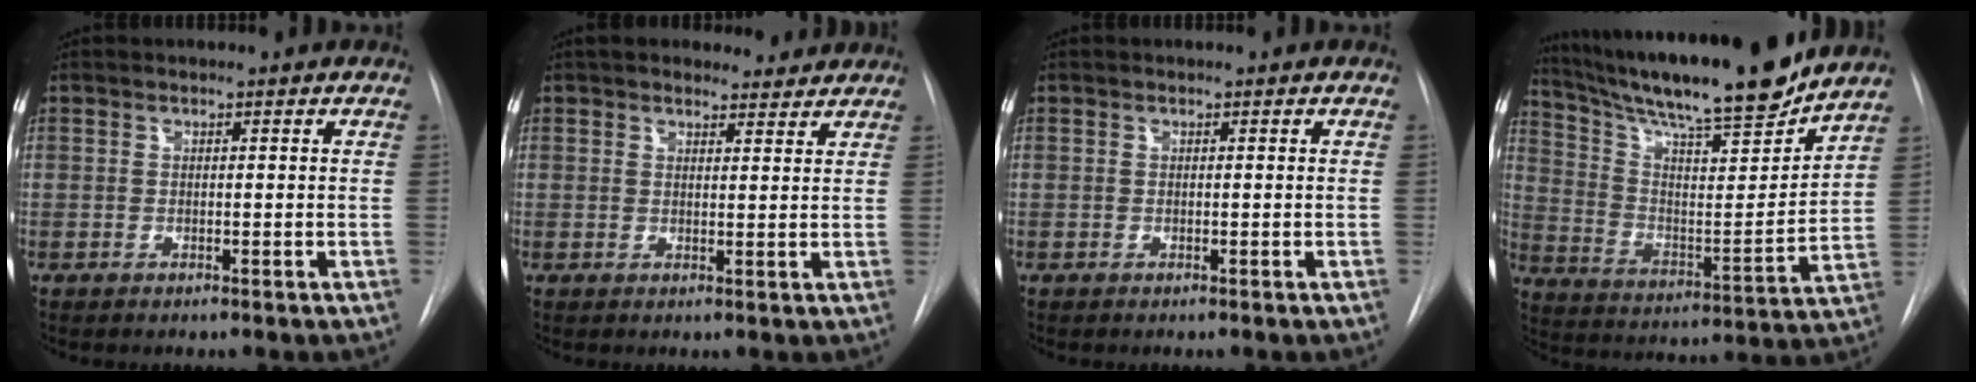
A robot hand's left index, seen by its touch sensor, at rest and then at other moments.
{"total": 6.9, "force": [6.2, 2.3, 1.7], "torque": [-0.010, 0.015, 0.076]}
{"total": 0.0}
{"total": 22.1, "force": [19.1, 1.2, 10.9], "torque": [-0.194, -0.024, 0.305]}